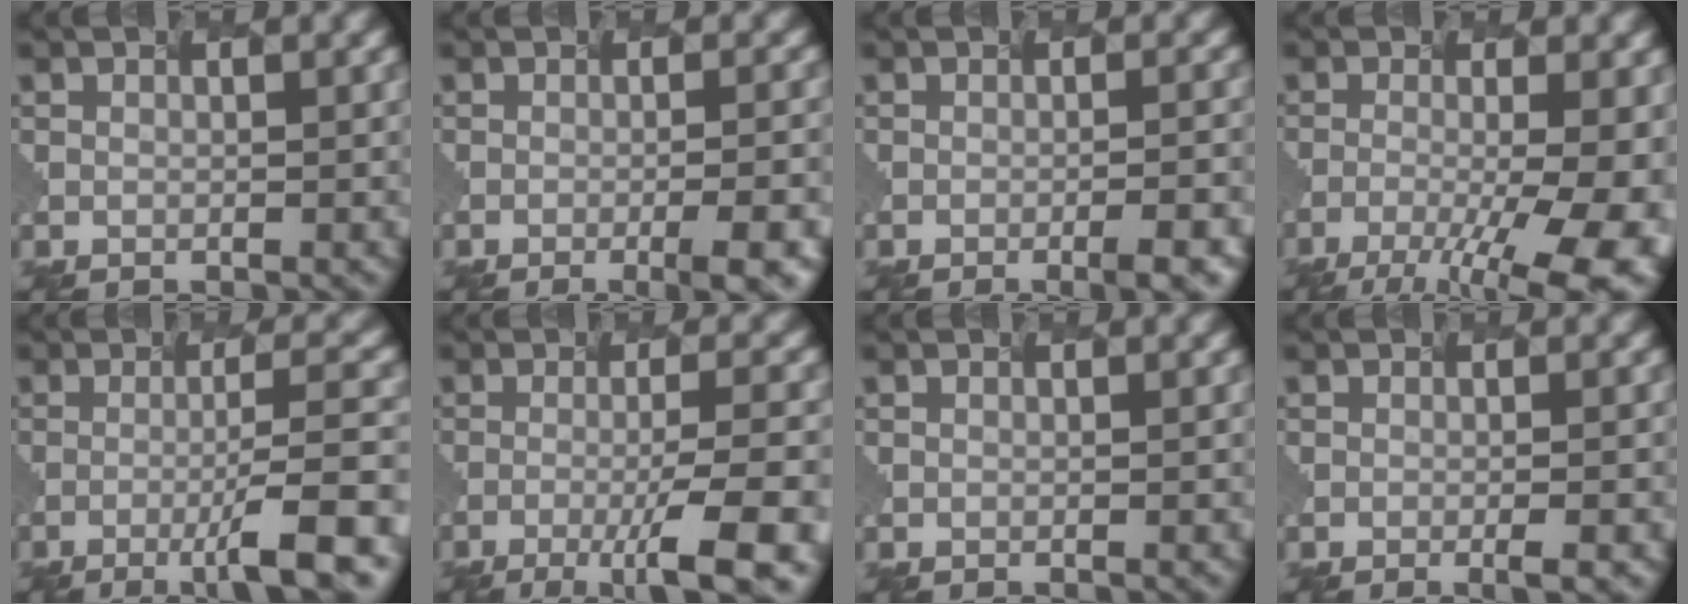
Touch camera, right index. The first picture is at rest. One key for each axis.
{"total": 5.2, "fx": -1.7, "fy": 1.5, "fz": 4.7, "tx": -0.034, "ty": 0.001, "tz": -0.010}
{"total": 4.1, "fx": -1.5, "fy": 1.2, "fz": 3.6, "tx": -0.026, "ty": 0.002, "tz": -0.009}
{"total": 10.1, "fx": -3.7, "fy": 3.1, "fz": 8.9, "tx": -0.120, "ty": -0.012, "tz": -0.040}
{"total": 7.3, "fx": -2.3, "fy": 0.9, "fz": 6.9, "tx": -0.097, "ty": 0.010, "tz": -0.036}
{"total": 8.2, "fx": -3.4, "fy": 1.3, "fz": 7.3, "tx": -0.098, "ty": -0.003, "tz": -0.048}
{"total": 0.0}
{"total": 2.4, "fx": -0.8, "fy": 0.6, "fz": 2.2, "tx": -0.018, "ty": 0.001, "tz": -0.006}